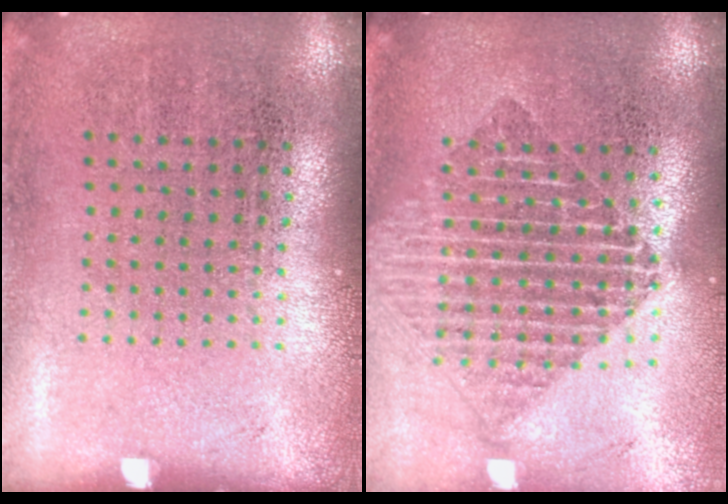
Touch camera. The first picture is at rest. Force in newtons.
{"total": 1.8, "press": 1.5, "slide": 1.1}